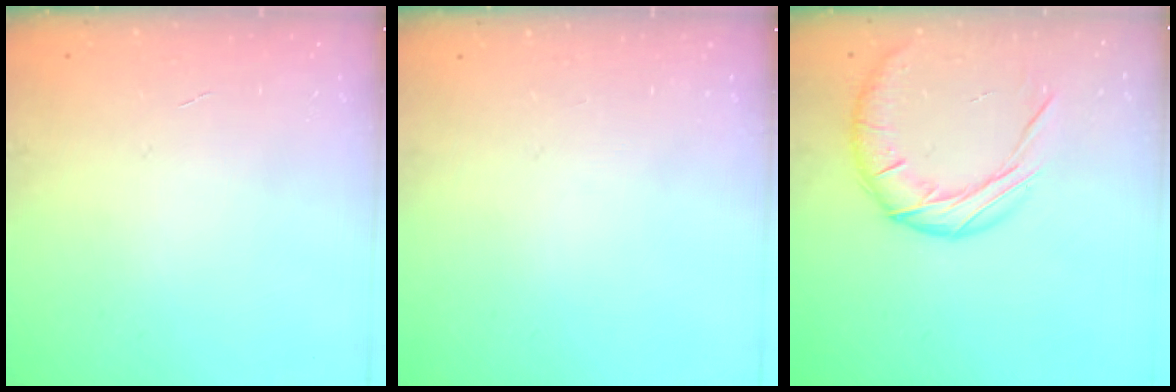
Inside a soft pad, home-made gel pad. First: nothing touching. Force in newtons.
{"total": 0.0}
{"total": 13.6, "press": 13.6, "slide": 1.1}